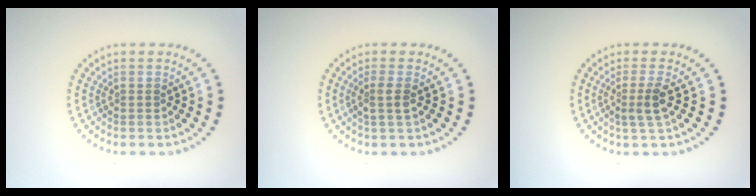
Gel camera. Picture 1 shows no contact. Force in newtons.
{"total": 1.6, "press": 1.3, "slide": 0.9}
{"total": 2.2, "press": 1.7, "slide": 1.4}